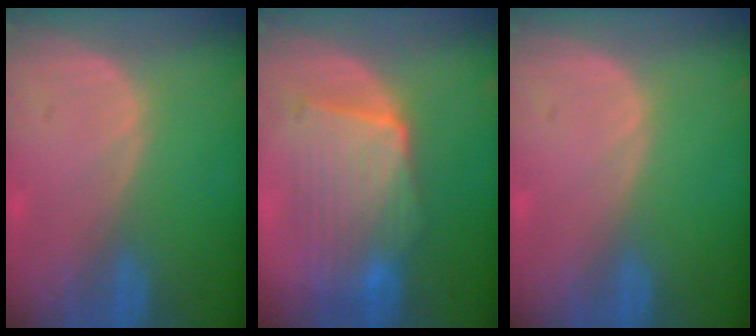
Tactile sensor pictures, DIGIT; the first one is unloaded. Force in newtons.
{"total": 8.7, "press": 8.5, "slide": 1.9}
{"total": 0.0}